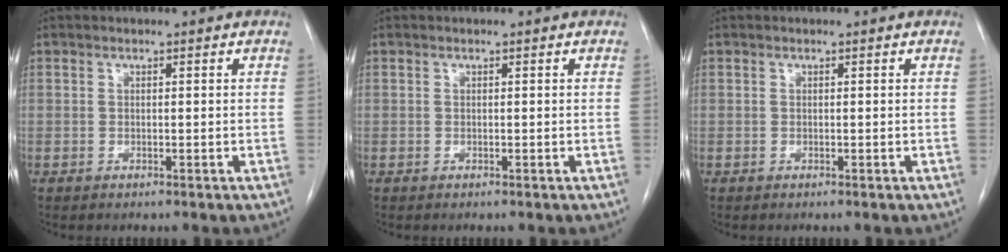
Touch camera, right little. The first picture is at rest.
{"total": 0.0}
{"total": 0.0}